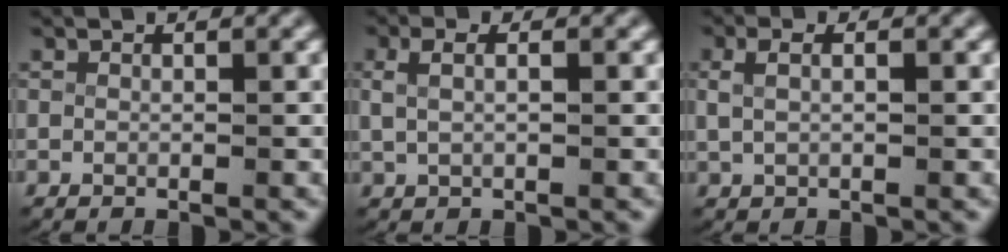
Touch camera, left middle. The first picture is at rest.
{"total": 2.7, "force": [0.5, 1.5, 2.2], "torque": [-0.050, 0.002, 0.010]}
{"total": 2.3, "force": [0.4, 1.3, 1.9], "torque": [-0.045, 0.001, 0.009]}